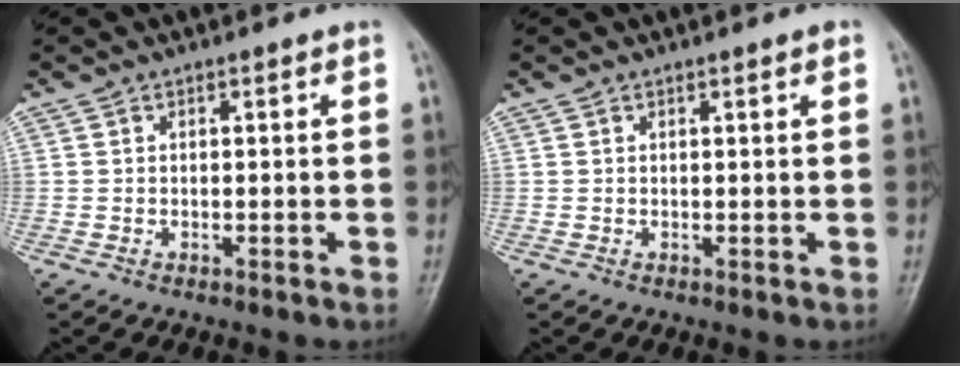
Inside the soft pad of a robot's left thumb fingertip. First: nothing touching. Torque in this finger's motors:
{"motor_torque": [-0.13, -0.04, -0.23, -0.15, 0.04]}